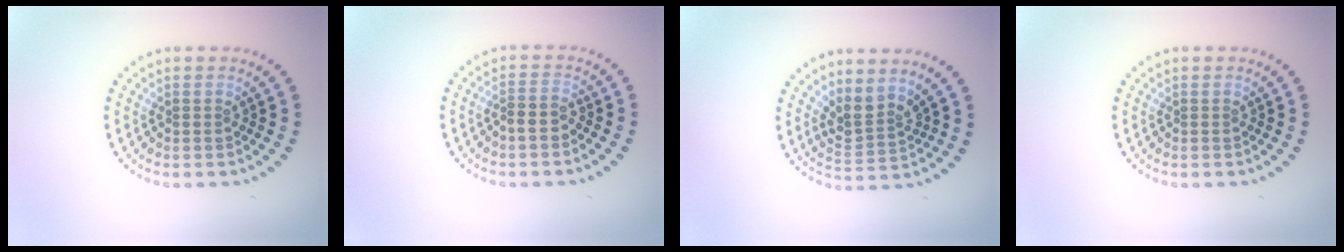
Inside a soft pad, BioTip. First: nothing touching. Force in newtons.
{"total": 1.3, "press": 1.1, "slide": 0.7}
{"total": 2.7, "press": 2.0, "slide": 1.9}
{"total": 0.0}